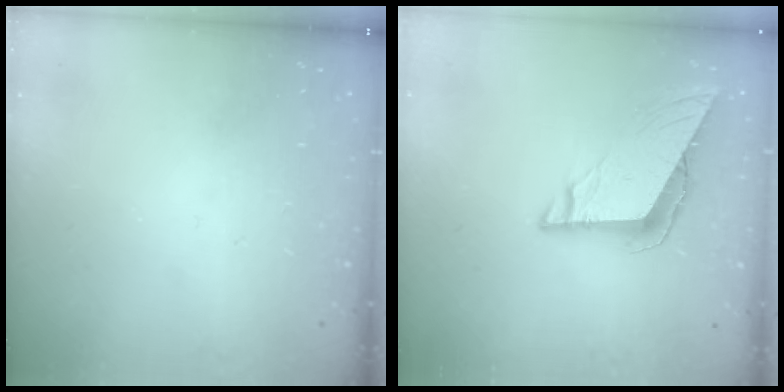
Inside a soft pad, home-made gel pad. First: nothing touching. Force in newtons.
{"total": 8.3, "press": 8.2, "slide": 1.5}